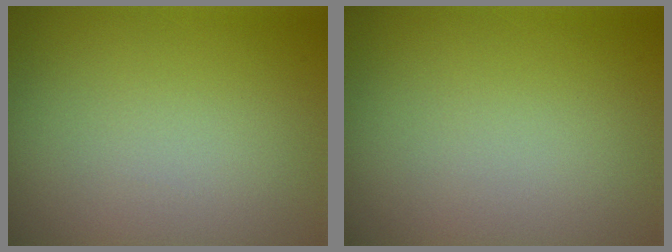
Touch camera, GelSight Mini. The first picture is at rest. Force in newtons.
{"total": 0.0}